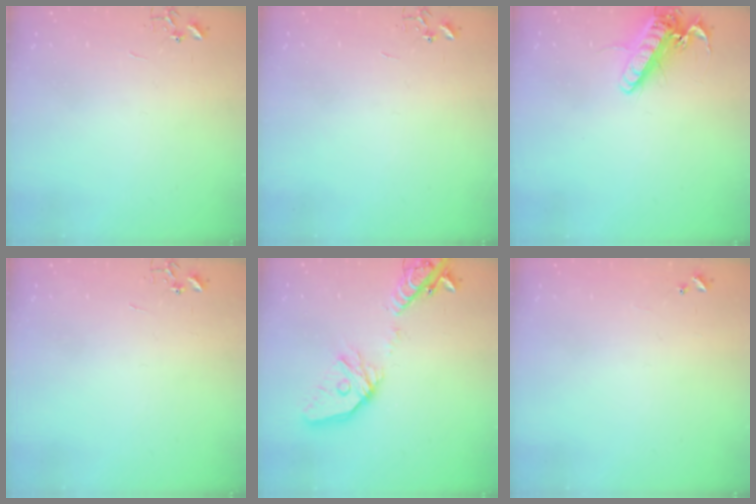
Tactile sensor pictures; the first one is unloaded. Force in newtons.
{"total": 0.0}
{"total": 15.7, "press": 15.5, "slide": 2.4}
{"total": 0.0}
{"total": 20.2, "press": 20.0, "slide": 3.0}
{"total": 3.7, "press": 3.6, "slide": 0.4}